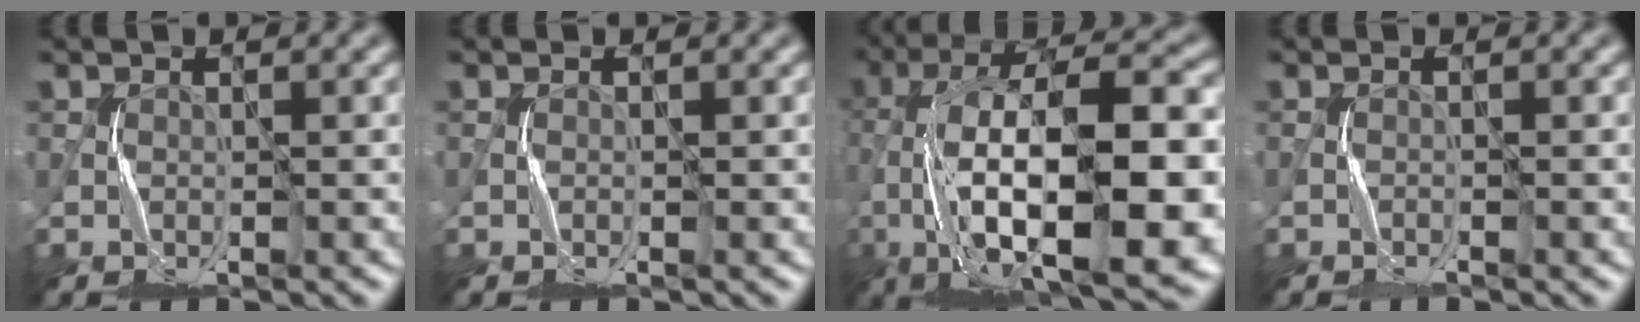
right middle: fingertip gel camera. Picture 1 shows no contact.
{"total": 0.0}
{"total": 16.7, "force": [-3.7, 6.7, 14.9], "torque": [-0.253, 0.017, -0.057]}
{"total": 0.9, "force": [-0.6, -0.5, -0.5], "torque": [0.004, 0.000, -0.012]}